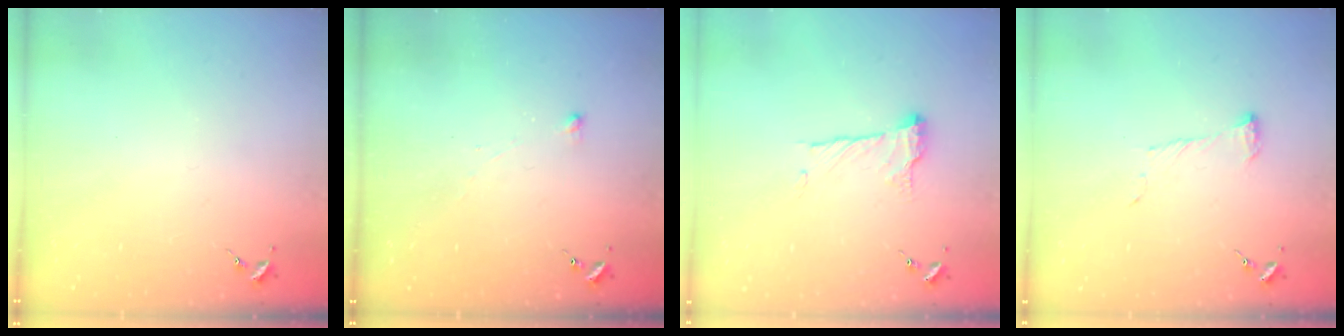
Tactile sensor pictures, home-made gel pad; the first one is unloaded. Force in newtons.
{"total": 2.6, "press": 2.6, "slide": 0.6}
{"total": 11.4, "press": 11.3, "slide": 0.5}
{"total": 6.9, "press": 6.8, "slide": 0.5}